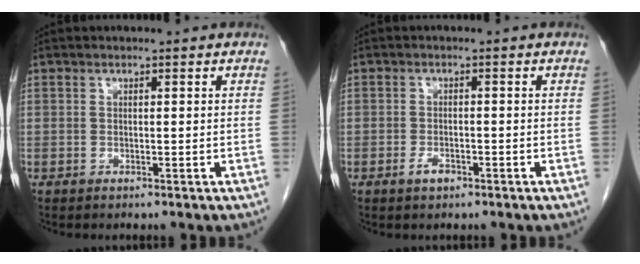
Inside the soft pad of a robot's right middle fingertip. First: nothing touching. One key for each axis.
{"total": 1.9, "fx": -1.2, "fy": 0.8, "fz": 1.2, "tx": -0.025, "ty": 0.002, "tz": -0.019}